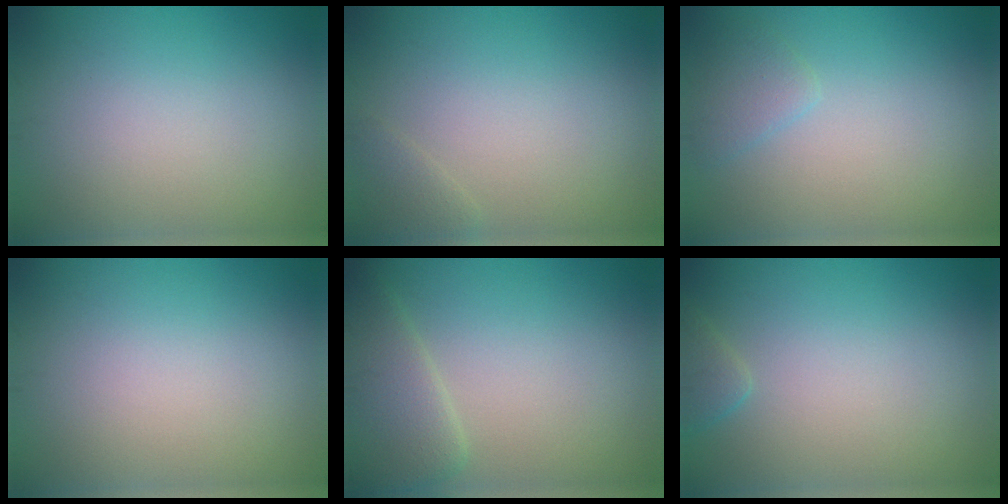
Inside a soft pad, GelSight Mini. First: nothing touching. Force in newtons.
{"total": 1.1, "press": 1.1, "slide": 0.0}
{"total": 1.5, "press": 1.5, "slide": 0.1}
{"total": 0.0}
{"total": 4.2, "press": 4.2, "slide": 0.1}
{"total": 1.3, "press": 1.3, "slide": 0.1}